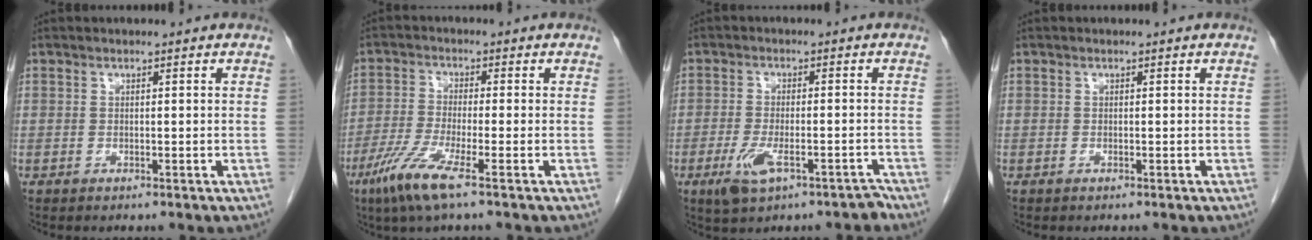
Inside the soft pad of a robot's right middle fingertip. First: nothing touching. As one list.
[{"total": 7.1, "force": [-4.2, 0.0, 5.8], "torque": [-0.127, -0.020, -0.085]}, {"total": 6.2, "force": [-3.9, 2.1, 4.4], "torque": [-0.079, 0.001, -0.059]}, {"total": 0.0}]